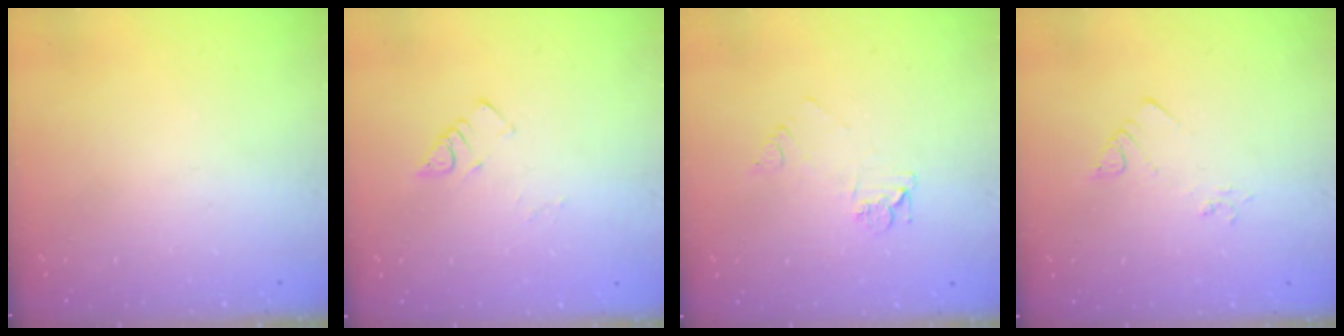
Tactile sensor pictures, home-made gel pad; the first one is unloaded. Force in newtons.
{"total": 4.0, "press": 4.0, "slide": 0.4}
{"total": 5.6, "press": 5.6, "slide": 0.5}
{"total": 2.4, "press": 2.4, "slide": 0.4}